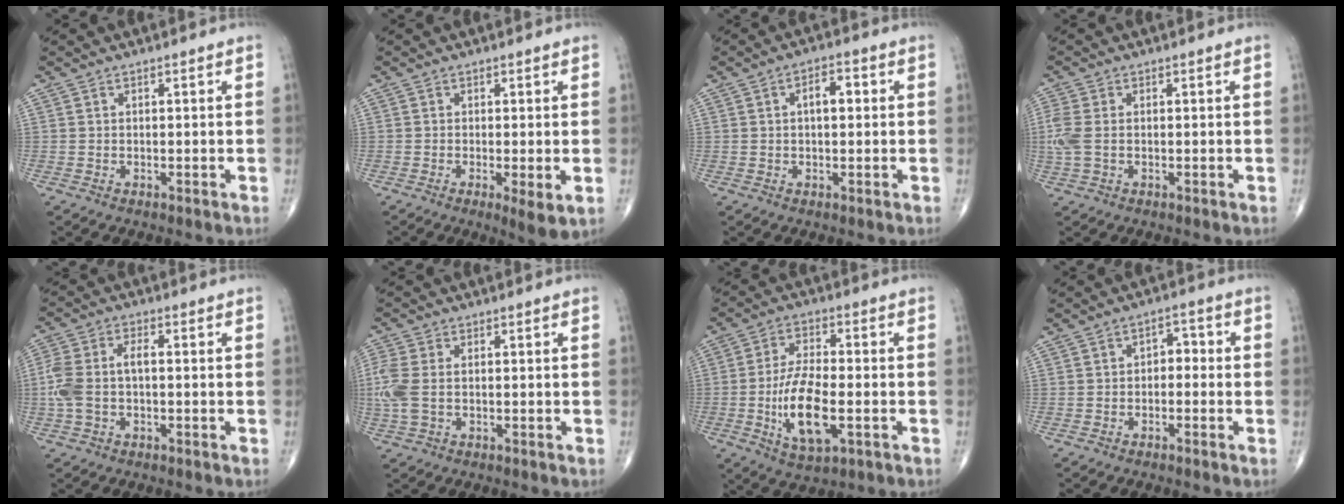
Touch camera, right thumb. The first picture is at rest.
{"total": 4.2, "force": [-0.9, 0.9, 4.0], "torque": [-0.070, -0.016, -0.017]}
{"total": 4.2, "force": [0.7, 2.1, 3.5], "torque": [-0.050, 0.011, 0.007]}
{"total": 4.5, "force": [-0.2, 2.7, 3.6], "torque": [-0.116, 0.002, -0.004]}
{"total": 8.0, "force": [-0.6, 4.3, 6.8], "torque": [-0.174, 0.025, -0.014]}
{"total": 6.2, "force": [-0.2, 3.7, 5.0], "torque": [-0.154, 0.007, -0.004]}
{"total": 12.2, "force": [-2.9, 4.9, 10.8], "torque": [-0.201, 0.005, -0.049]}
{"total": 3.1, "force": [-0.6, 2.2, 2.2], "torque": [-0.015, 0.020, -0.020]}